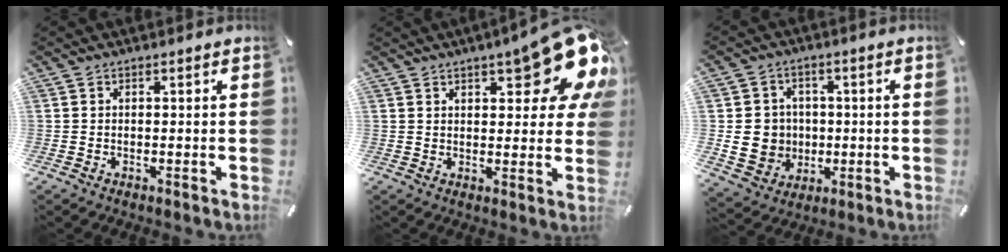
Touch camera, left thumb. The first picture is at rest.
{"total": 17.3, "force": [9.5, 6.2, 13.1], "torque": [-0.162, -0.063, 0.154]}
{"total": 9.6, "force": [-0.7, 9.0, 3.4], "torque": [-0.081, 0.008, -0.006]}